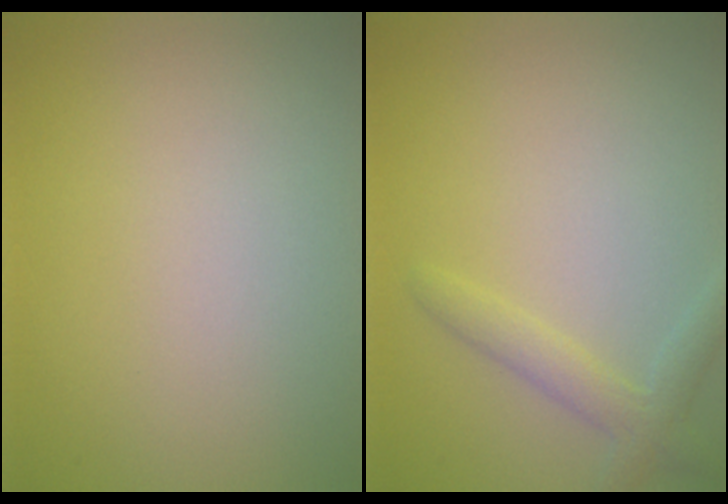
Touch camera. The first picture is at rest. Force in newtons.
{"total": 2.4, "press": 2.3, "slide": 0.1}